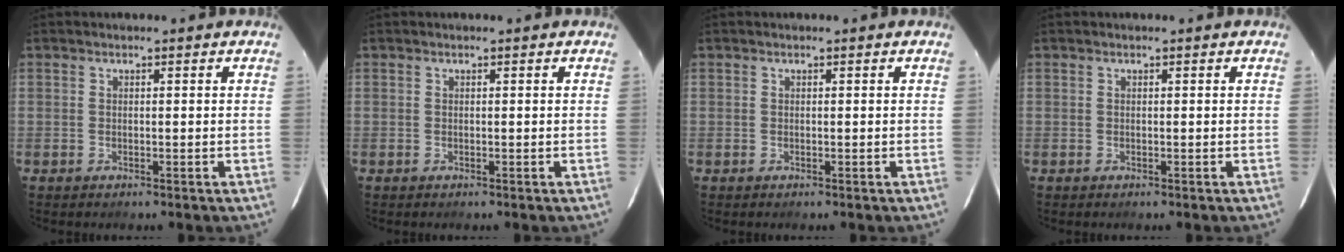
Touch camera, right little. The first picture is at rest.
{"total": 0.0}
{"total": 0.0}
{"total": 0.0}